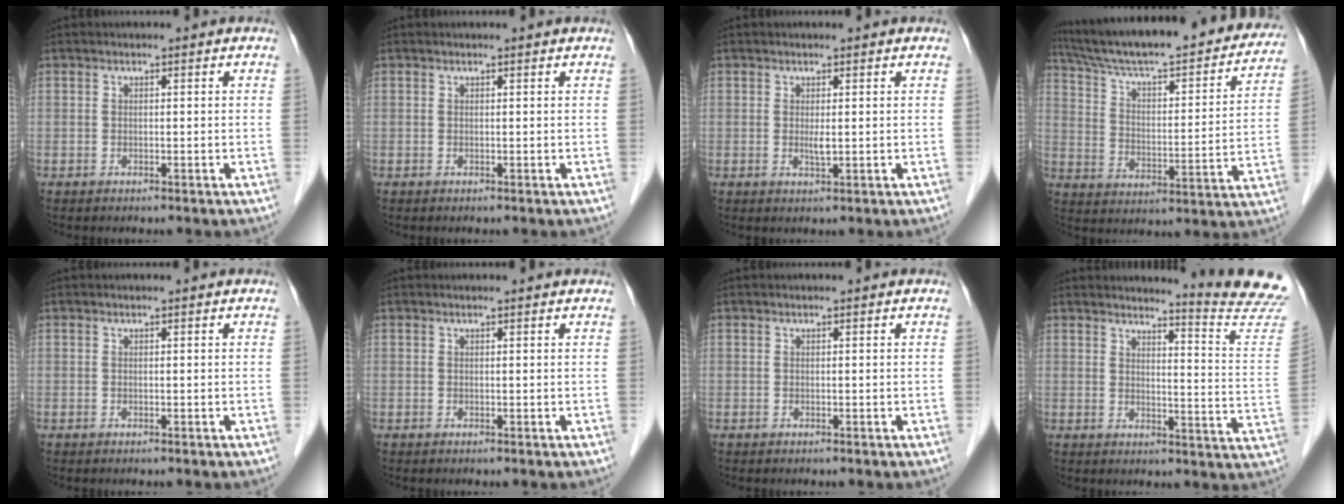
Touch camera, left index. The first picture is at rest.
{"total": 0.6, "force": [0.6, 0.0, 0.1], "torque": [-0.004, 0.001, 0.007]}
{"total": 1.3, "force": [0.2, 0.2, 1.3], "torque": [-0.029, -0.003, 0.006]}
{"total": 29.9, "force": [26.1, 4.9, 13.9], "torque": [-0.224, -0.023, 0.354]}
{"total": 0.0}
{"total": 0.9, "force": [0.9, 0.0, 0.2], "torque": [-0.009, 0.004, 0.010]}
{"total": 0.0}
{"total": 13.1, "force": [12.8, -2.1, 1.5], "torque": [-0.021, -0.122, 0.132]}